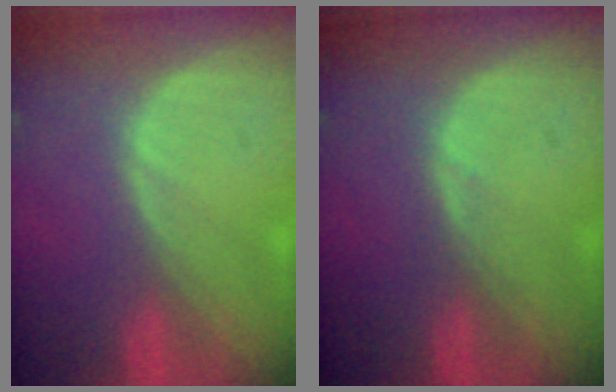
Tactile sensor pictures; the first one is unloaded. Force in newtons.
{"total": 0.5, "press": 0.5, "slide": 0.0}